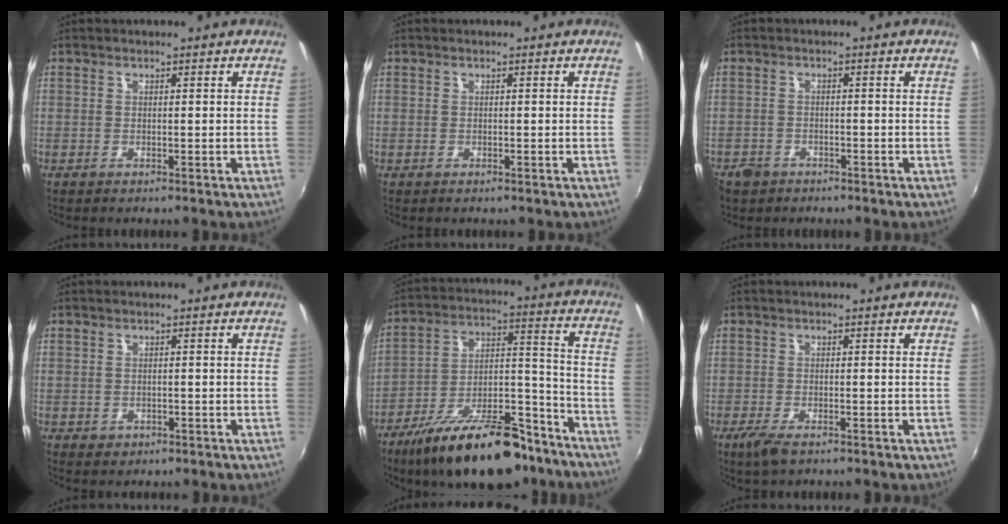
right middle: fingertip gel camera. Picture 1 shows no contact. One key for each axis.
{"total": 0.0}
{"total": 6.0, "fx": -3.6, "fy": 4.4, "fz": 1.8, "tx": -0.057, "ty": -0.002, "tz": -0.058}
{"total": 1.9, "fx": -0.8, "fy": 1.6, "fz": 0.7, "tx": -0.015, "ty": -0.004, "tz": -0.009}
{"total": 23.9, "fx": -17.2, "fy": 8.8, "fz": 14.1, "tx": -0.232, "ty": 0.003, "tz": -0.261}
{"total": 3.5, "fx": -2.3, "fy": 1.1, "fz": 2.4, "tx": -0.057, "ty": -0.011, "tz": -0.044}